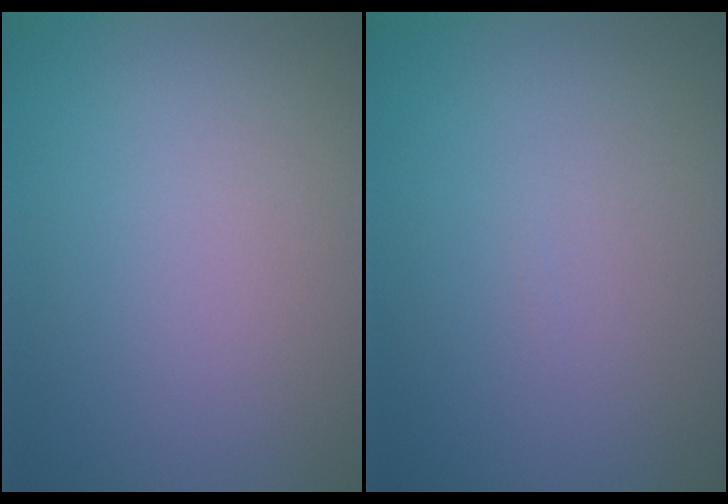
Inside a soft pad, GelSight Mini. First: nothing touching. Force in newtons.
{"total": 0.0}